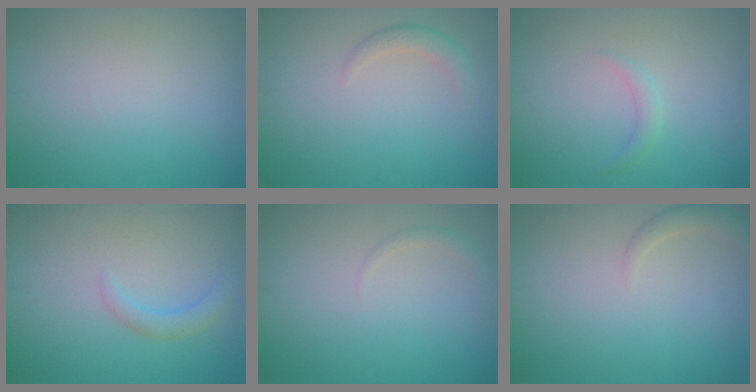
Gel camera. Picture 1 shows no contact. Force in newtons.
{"total": 1.5, "press": 1.5, "slide": 0.1}
{"total": 1.1, "press": 1.1, "slide": 0.0}
{"total": 1.6, "press": 1.6, "slide": 0.2}
{"total": 0.8, "press": 0.8, "slide": 0.0}
{"total": 1.6, "press": 1.6, "slide": 0.0}